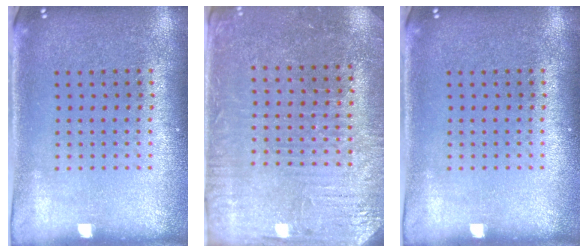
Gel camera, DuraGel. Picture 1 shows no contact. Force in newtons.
{"total": 3.2, "press": 3.1, "slide": 0.5}
{"total": 0.0}